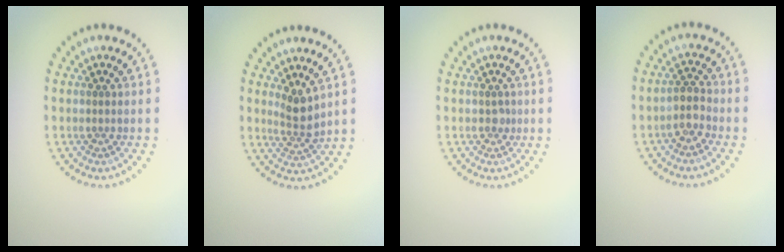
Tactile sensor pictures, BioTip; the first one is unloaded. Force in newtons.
{"total": 2.3, "press": 1.8, "slide": 1.5}
{"total": 0.6, "press": 0.6, "slide": 0.3}
{"total": 2.0, "press": 1.7, "slide": 1.2}